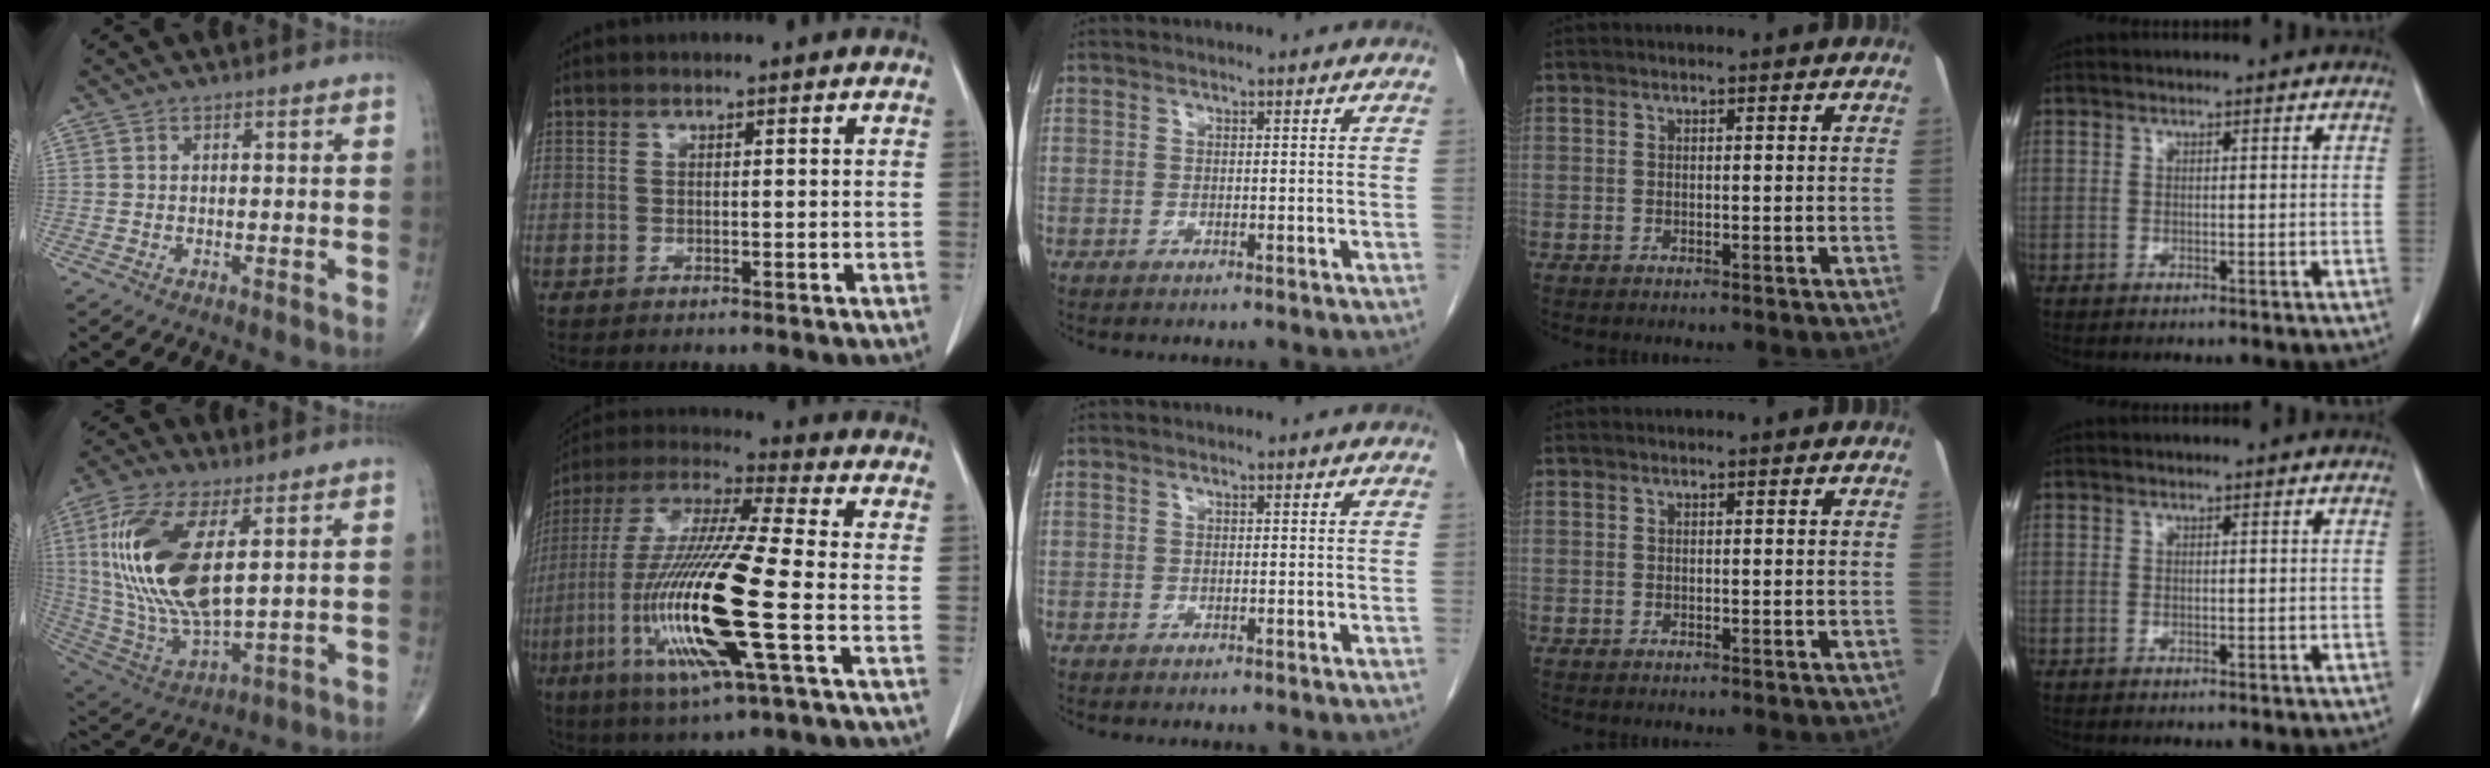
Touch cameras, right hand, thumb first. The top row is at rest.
{"thumb": {"total": 22.0, "force": [4.8, 9.4, 19.3], "torque": [-0.411, -0.027, 0.097]}, "index": {"total": 19.9, "force": [-5.1, 1.0, 19.2], "torque": [-0.411, -0.022, -0.102]}}